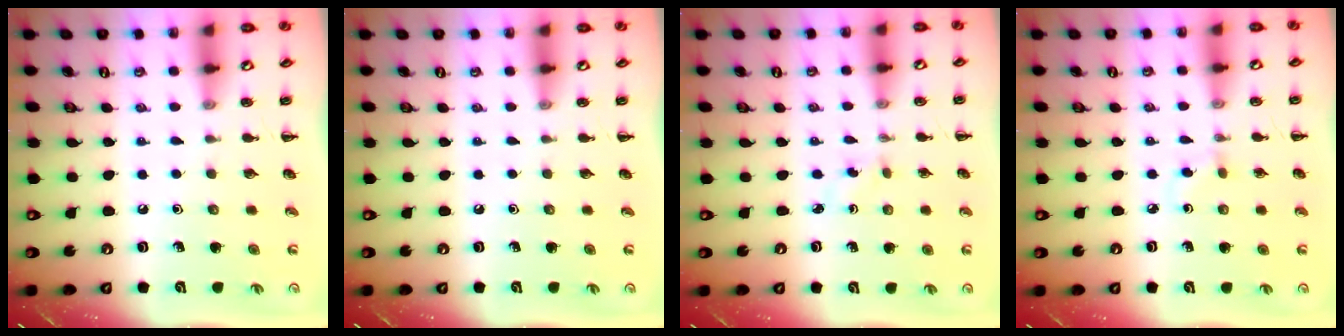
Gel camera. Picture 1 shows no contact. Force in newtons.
{"total": 0.0}
{"total": 1.7, "press": 1.5, "slide": 0.8}
{"total": 2.0, "press": 1.7, "slide": 1.0}